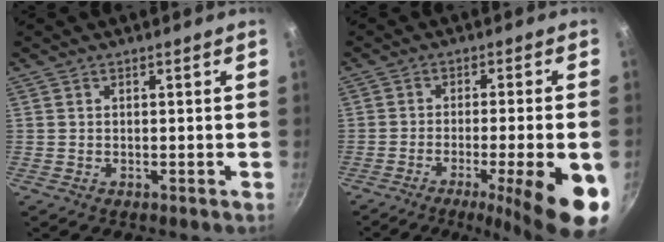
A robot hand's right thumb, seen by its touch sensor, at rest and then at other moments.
{"total": 16.0, "force": [-6.6, 2.7, 14.3], "torque": [-0.190, 0.009, -0.094]}